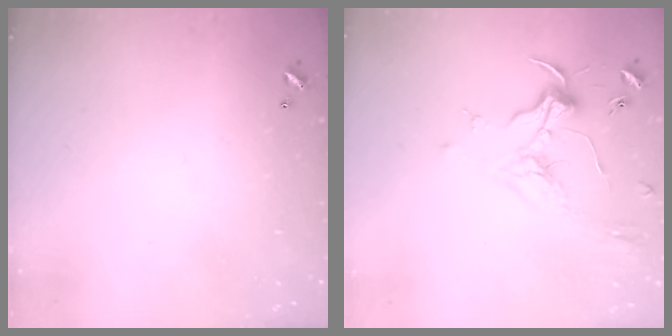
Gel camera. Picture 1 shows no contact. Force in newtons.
{"total": 1.8, "press": 1.7, "slide": 0.8}